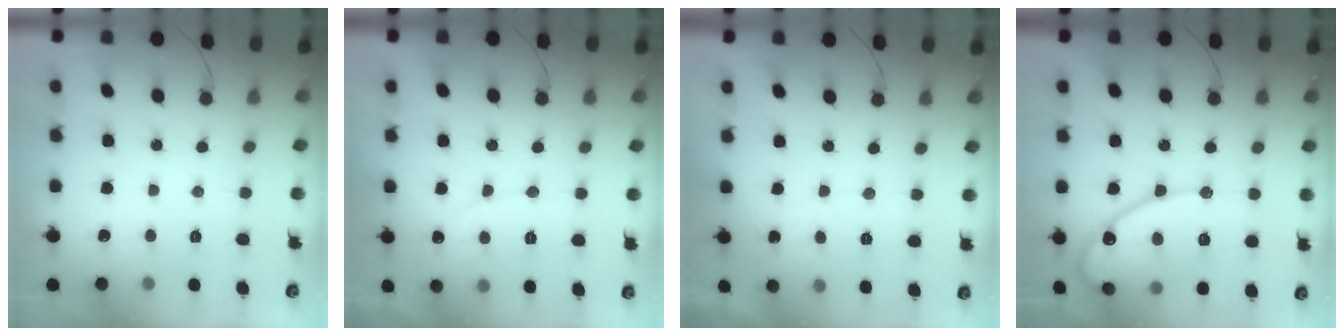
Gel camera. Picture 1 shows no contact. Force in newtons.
{"total": 5.3, "press": 5.2, "slide": 0.5}
{"total": 2.8, "press": 2.8, "slide": 0.2}
{"total": 13.9, "press": 13.9, "slide": 1.2}